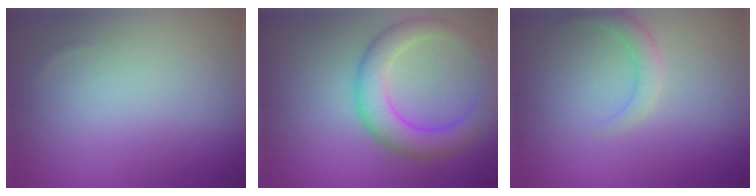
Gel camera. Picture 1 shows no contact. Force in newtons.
{"total": 5.1, "press": 5.1, "slide": 0.1}
{"total": 1.8, "press": 1.8, "slide": 0.1}